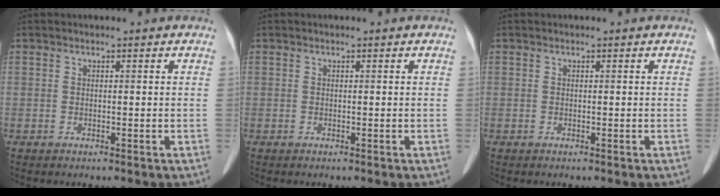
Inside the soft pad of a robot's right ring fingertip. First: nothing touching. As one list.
[{"total": 0.0}, {"total": 0.0}]